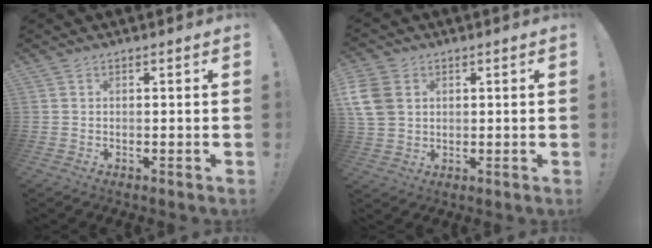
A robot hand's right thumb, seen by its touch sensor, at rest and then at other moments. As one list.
[{"total": 9.2, "force": [2.5, 7.0, 5.4], "torque": [-0.120, -0.001, 0.052]}]